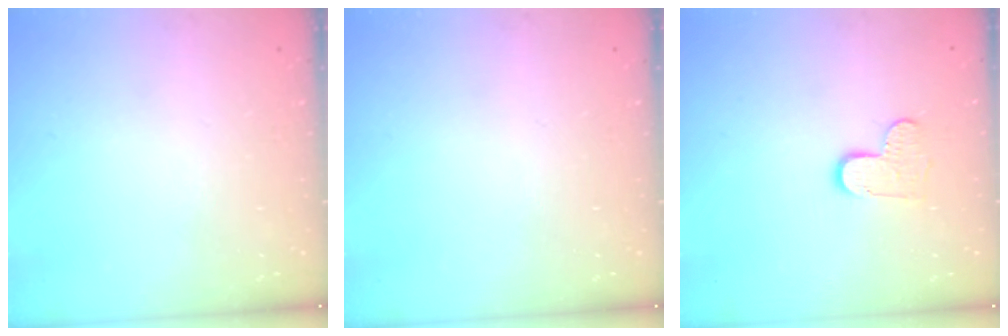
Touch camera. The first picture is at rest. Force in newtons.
{"total": 0.0}
{"total": 8.3, "press": 8.3, "slide": 0.5}